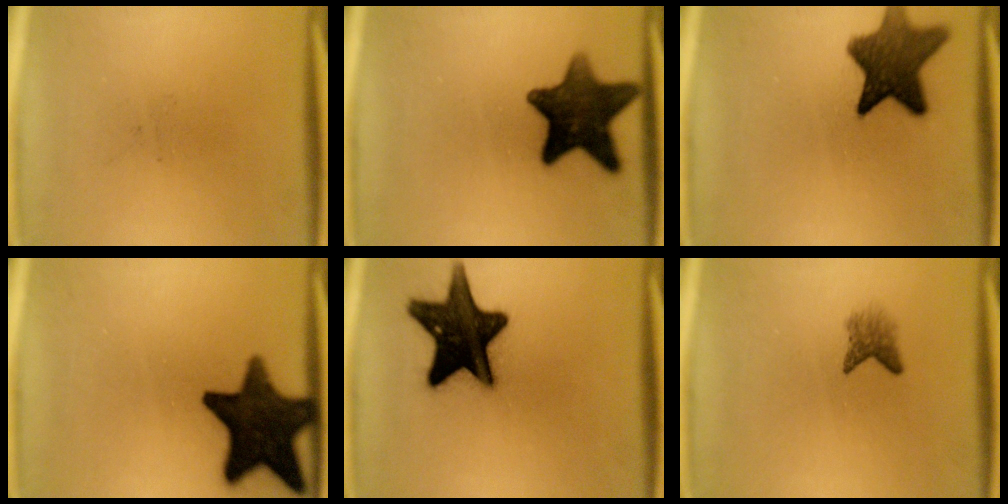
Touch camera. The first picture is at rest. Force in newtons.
{"total": 13.3}
{"total": 10.7}
{"total": 15.7}
{"total": 18.3}
{"total": 2.3}